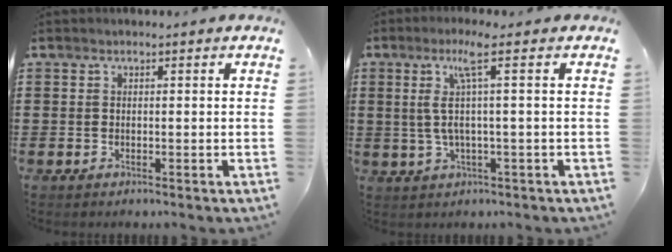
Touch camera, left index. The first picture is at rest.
{"total": 6.0, "force": [1.6, -0.4, 5.8], "torque": [-0.125, -0.005, 0.018]}